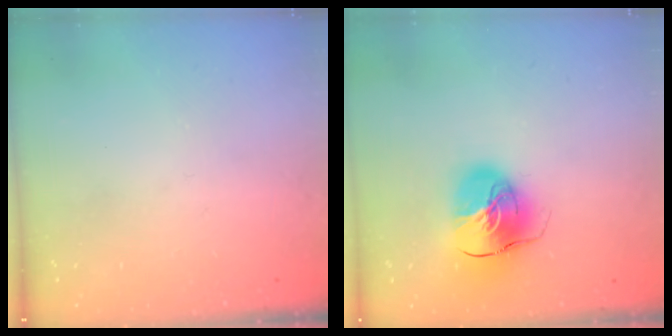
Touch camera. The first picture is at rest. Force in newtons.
{"total": 13.3, "press": 13.2, "slide": 2.2}